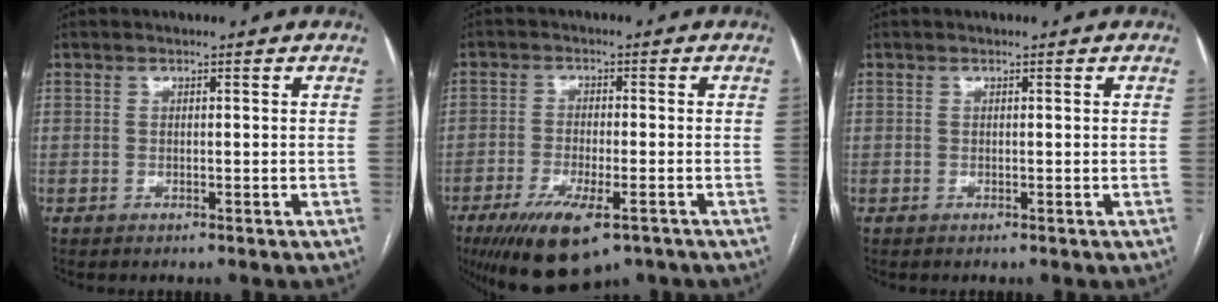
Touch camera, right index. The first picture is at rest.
{"total": 11.5, "force": [-7.1, 3.4, 8.4], "torque": [-0.145, -0.022, -0.112]}
{"total": 0.0}